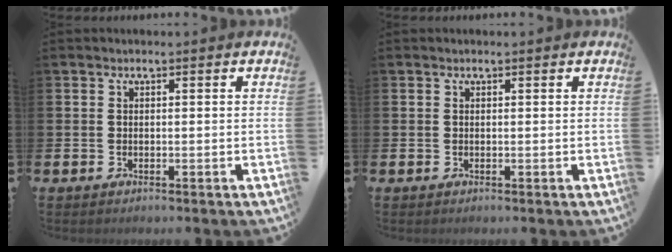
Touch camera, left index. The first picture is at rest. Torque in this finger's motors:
{"motor_torque": [-0.43, -0.67, -0.06, -0.01]}